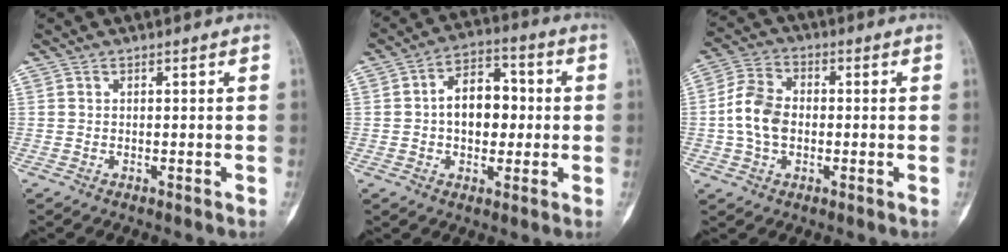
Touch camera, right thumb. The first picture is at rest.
{"total": 10.7, "force": [0.3, 7.2, 7.9], "torque": [-0.088, 0.024, -0.003]}
{"total": 9.1, "force": [-0.7, 6.6, 6.3], "torque": [-0.112, 0.020, -0.021]}